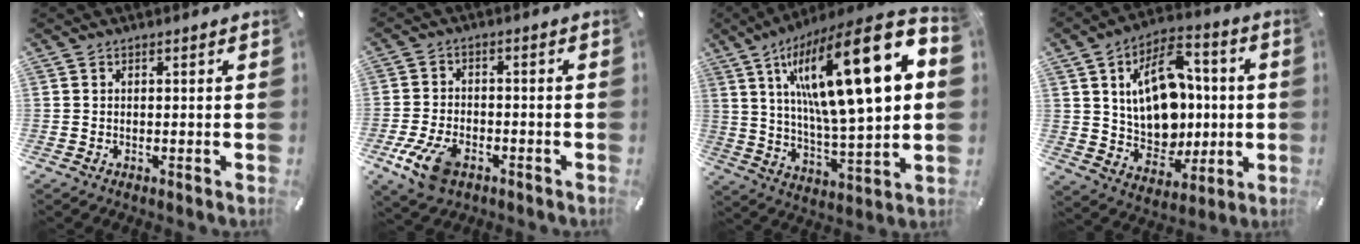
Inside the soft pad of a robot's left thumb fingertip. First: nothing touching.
{"total": 9.2, "force": [-4.6, 5.3, 6.0], "torque": [-0.141, 0.009, -0.087]}
{"total": 28.8, "force": [10.1, 8.3, 25.6], "torque": [-0.441, -0.066, 0.150]}
{"total": 17.6, "force": [3.3, 13.1, 11.2], "torque": [-0.172, -0.010, 0.068]}